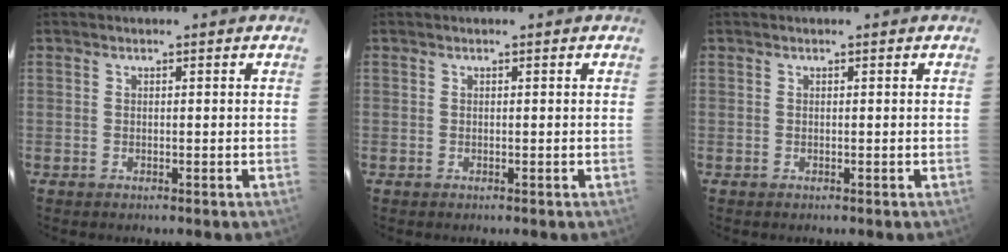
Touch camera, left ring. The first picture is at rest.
{"total": 0.0}
{"total": 0.0}